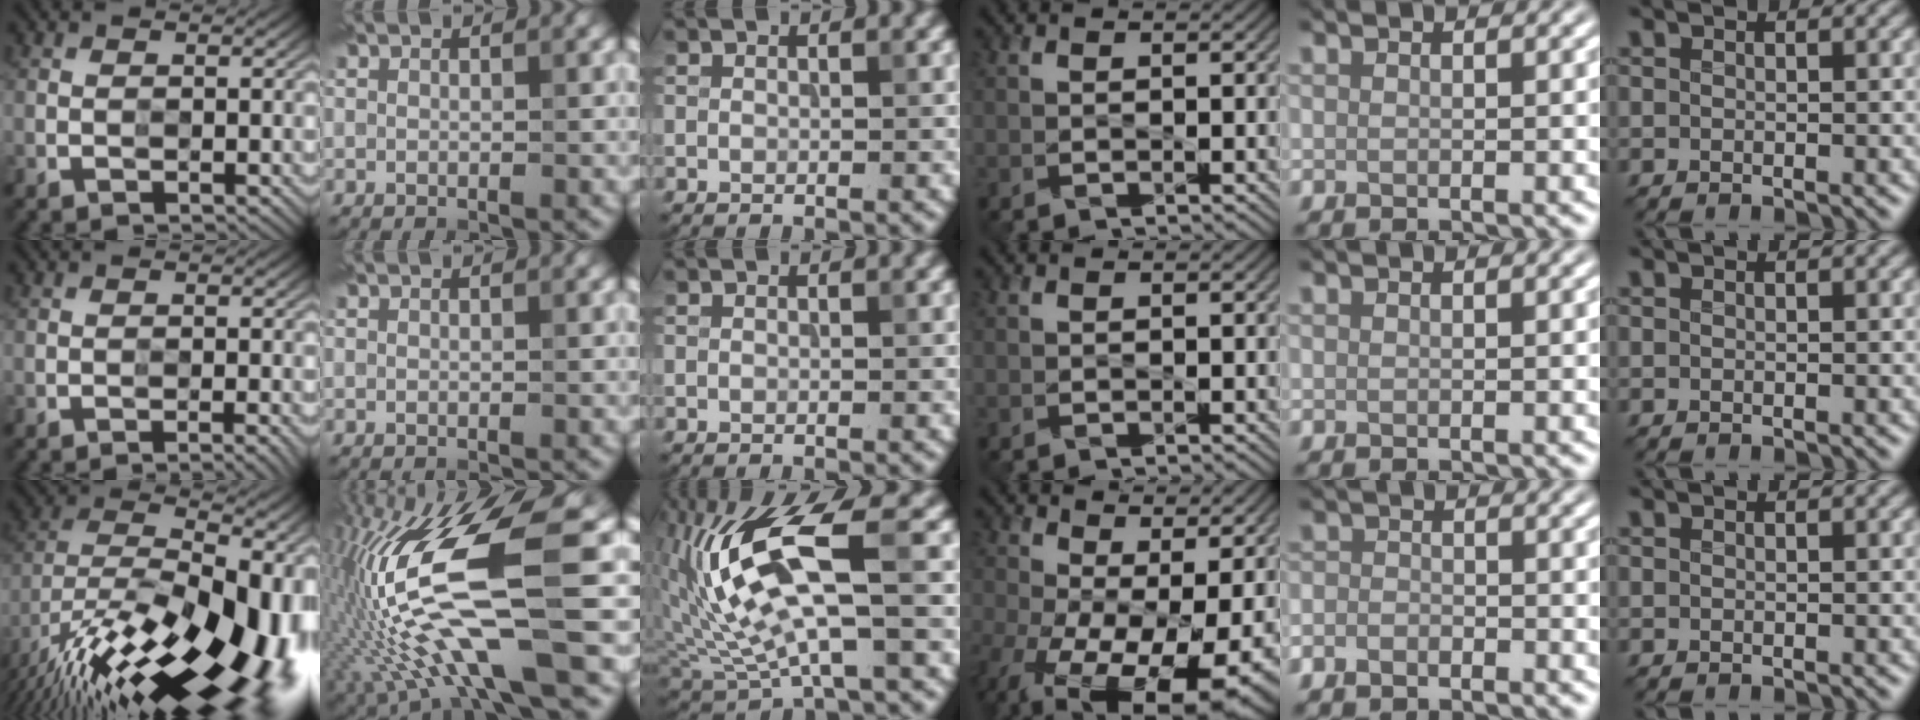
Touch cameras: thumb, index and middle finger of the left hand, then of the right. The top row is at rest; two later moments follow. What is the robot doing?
{"motion": "wipe", "object": "glass cup"}